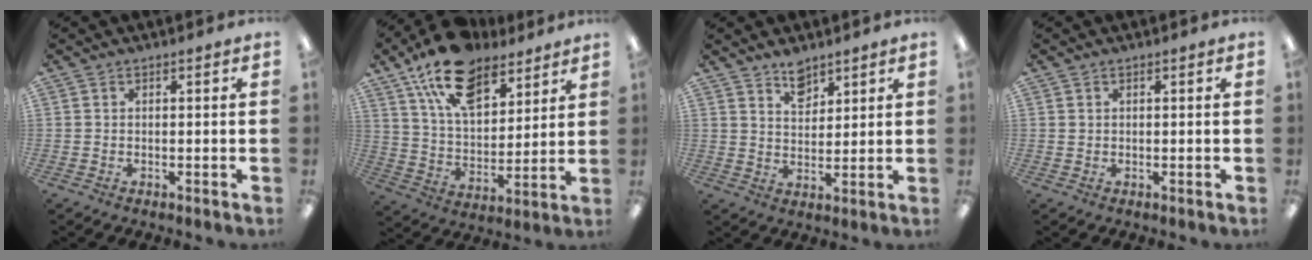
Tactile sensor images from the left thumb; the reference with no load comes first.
{"total": 17.6, "force": [11.7, 9.3, 9.3], "torque": [-0.163, -0.052, 0.212]}
{"total": 6.1, "force": [4.9, 3.2, 1.9], "torque": [-0.019, -0.029, 0.087]}
{"total": 0.6, "force": [0.4, 0.4, 0.0], "torque": [0.000, 0.002, 0.007]}